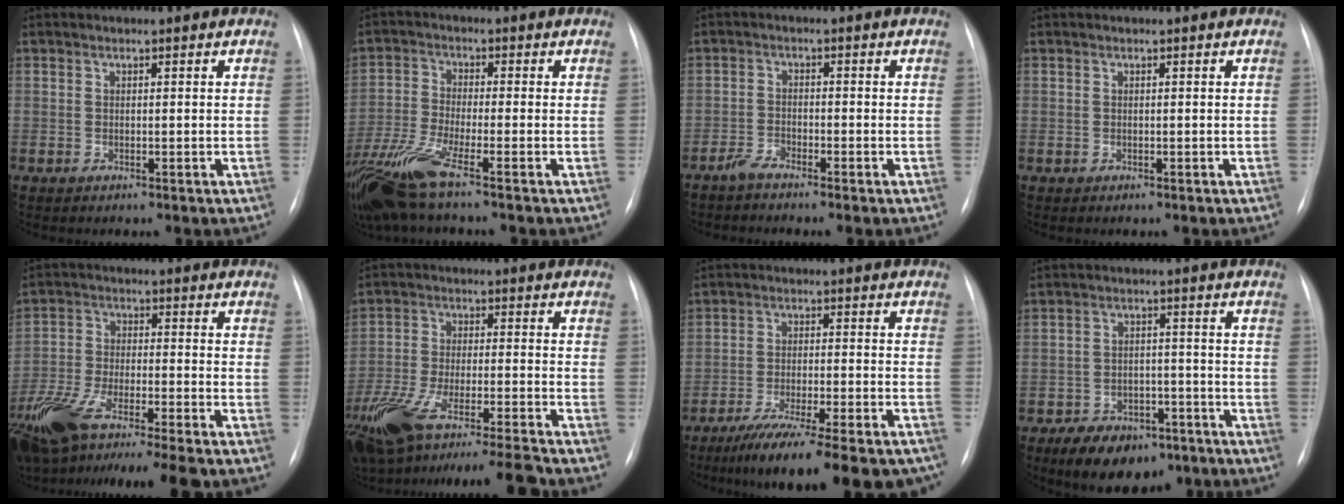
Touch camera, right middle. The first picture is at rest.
{"total": 10.2, "force": [-7.0, 0.7, 7.4], "torque": [-0.163, -0.026, -0.137]}
{"total": 2.2, "force": [-2.1, 0.1, 0.9], "torque": [-0.024, -0.004, -0.045]}
{"total": 0.0}
{"total": 18.5, "force": [-14.3, 2.2, 11.5], "torque": [-0.226, -0.034, -0.244]}
{"total": 19.6, "force": [-16.2, 1.2, 11.0], "torque": [-0.211, -0.029, -0.273]}
{"total": 20.1, "force": [-16.5, 2.5, 11.1], "torque": [-0.116, -0.019, -0.236]}
{"total": 10.0, "force": [-6.8, 5.4, 5.0], "torque": [-0.076, 0.007, -0.102]}